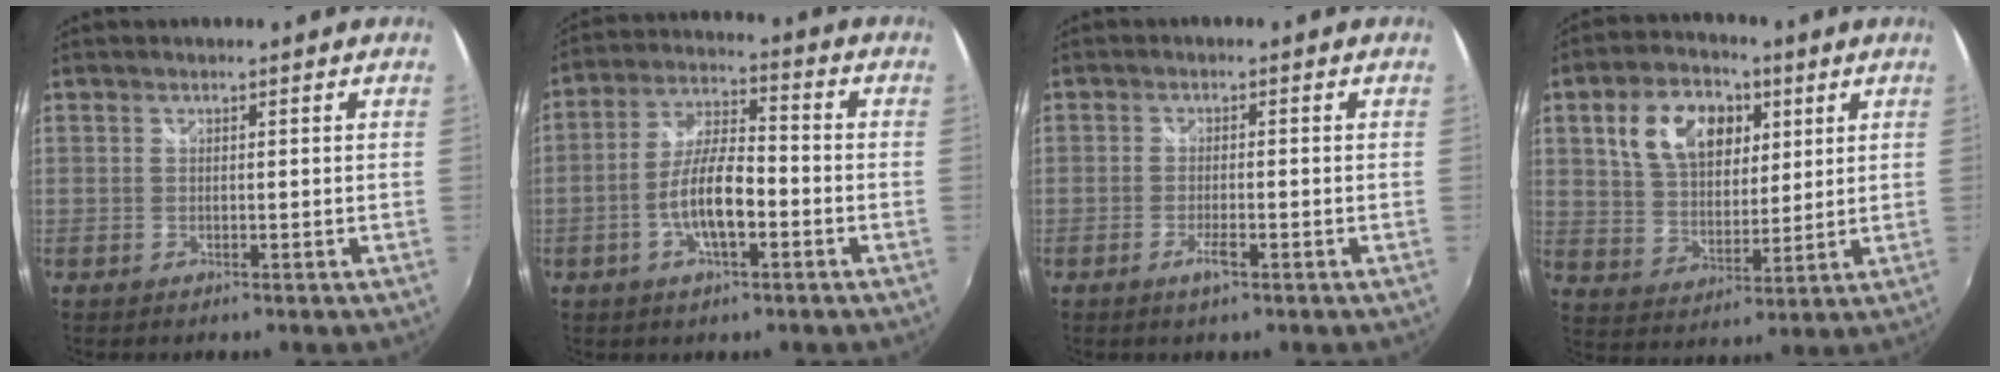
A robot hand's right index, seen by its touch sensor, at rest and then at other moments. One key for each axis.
{"total": 9.4, "fx": -3.3, "fy": 2.9, "fz": 8.4, "tx": -0.170, "ty": 0.004, "tz": -0.059}
{"total": 2.6, "fx": -1.5, "fy": 0.4, "fz": 2.1, "tx": -0.050, "ty": -0.003, "tz": -0.029}
{"total": 13.8, "fx": 5.2, "fy": 9.0, "fz": 9.1, "tx": -0.177, "ty": 0.024, "tz": 0.098}